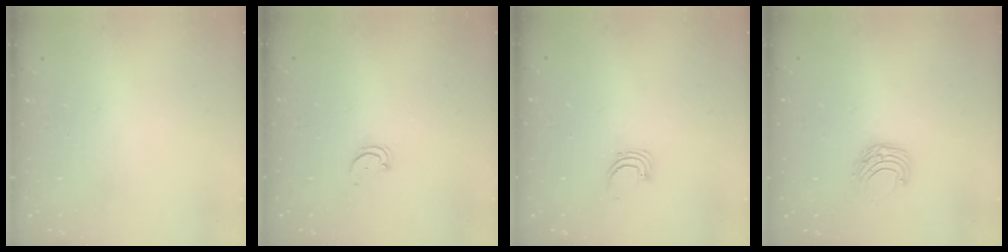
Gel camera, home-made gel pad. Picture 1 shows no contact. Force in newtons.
{"total": 2.7, "press": 2.7, "slide": 0.2}
{"total": 2.5, "press": 2.5, "slide": 0.1}
{"total": 6.7, "press": 6.7, "slide": 0.7}